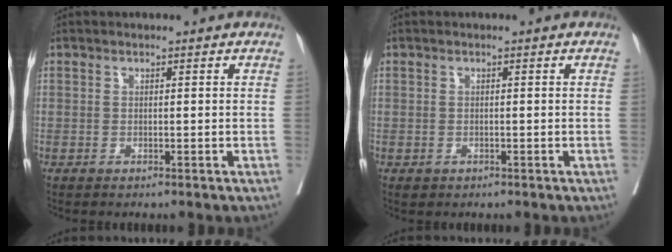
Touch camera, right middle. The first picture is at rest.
{"total": 0.6, "force": [-0.3, 0.5, 0.2], "torque": [-0.007, 0.001, 0.001]}